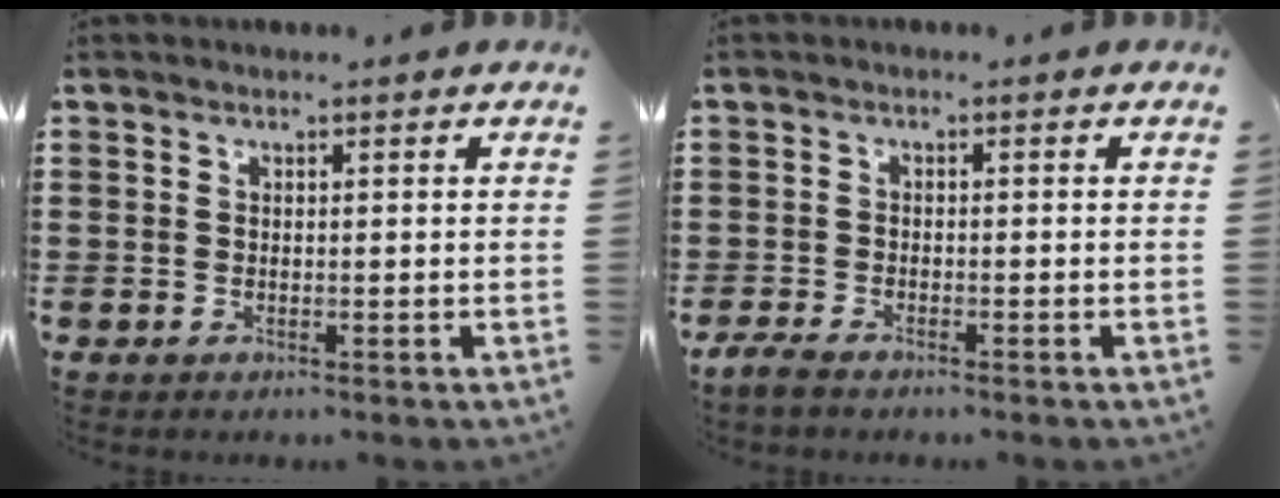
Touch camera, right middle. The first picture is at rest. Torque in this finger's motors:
{"motor_torque": [0.52, -0.31, 0.00, 0.03]}